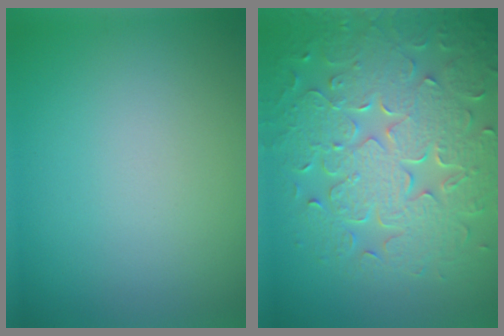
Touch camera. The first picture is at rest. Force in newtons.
{"total": 8.7, "press": 6.3, "slide": 6.0}